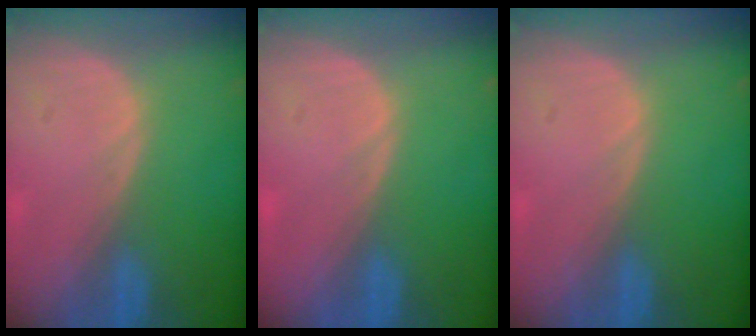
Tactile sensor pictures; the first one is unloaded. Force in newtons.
{"total": 0.0}
{"total": 0.0}